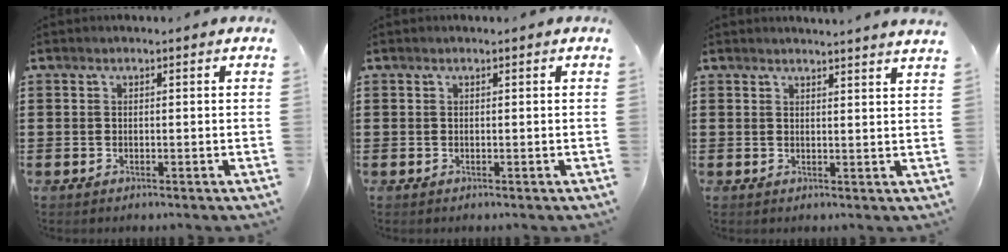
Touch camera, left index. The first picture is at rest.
{"total": 0.0}
{"total": 2.1, "force": [2.0, -0.5, 0.3], "torque": [-0.002, -0.009, 0.037]}